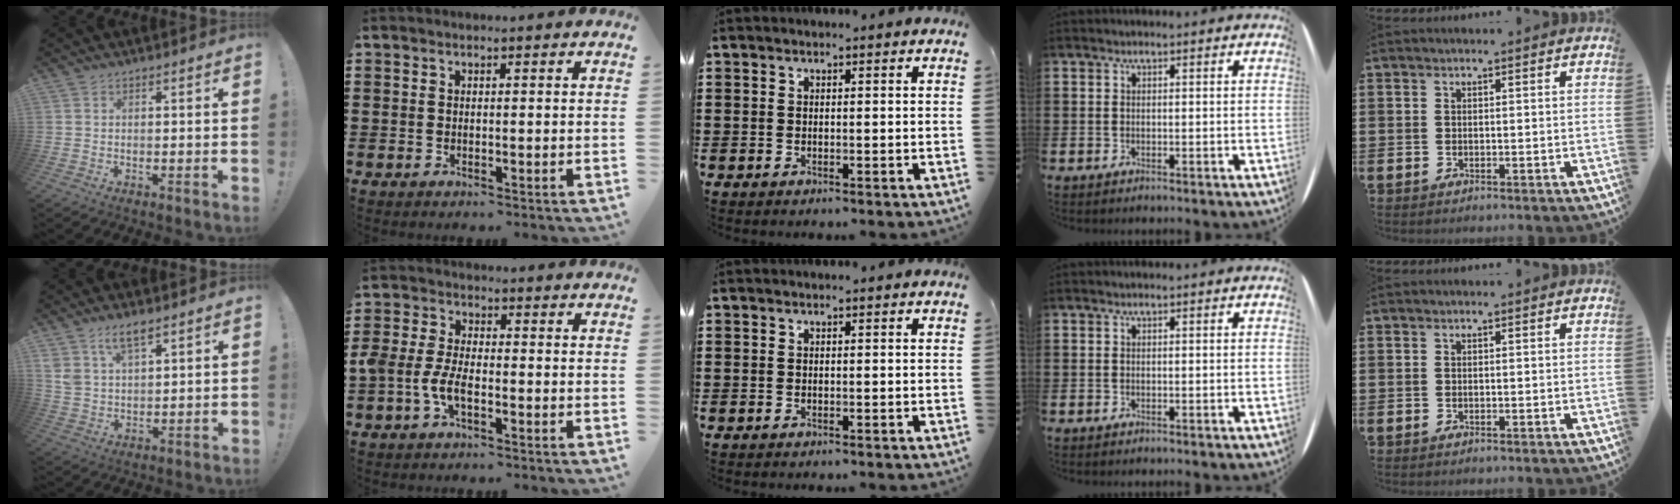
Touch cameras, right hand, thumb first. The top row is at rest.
{"thumb": {"total": 7.0, "force": [5.2, 2.8, 3.8], "torque": [-0.070, -0.021, 0.096]}, "index": {"total": 4.9, "force": [-1.8, 2.3, 3.9], "torque": [-0.103, -0.004, -0.043]}}